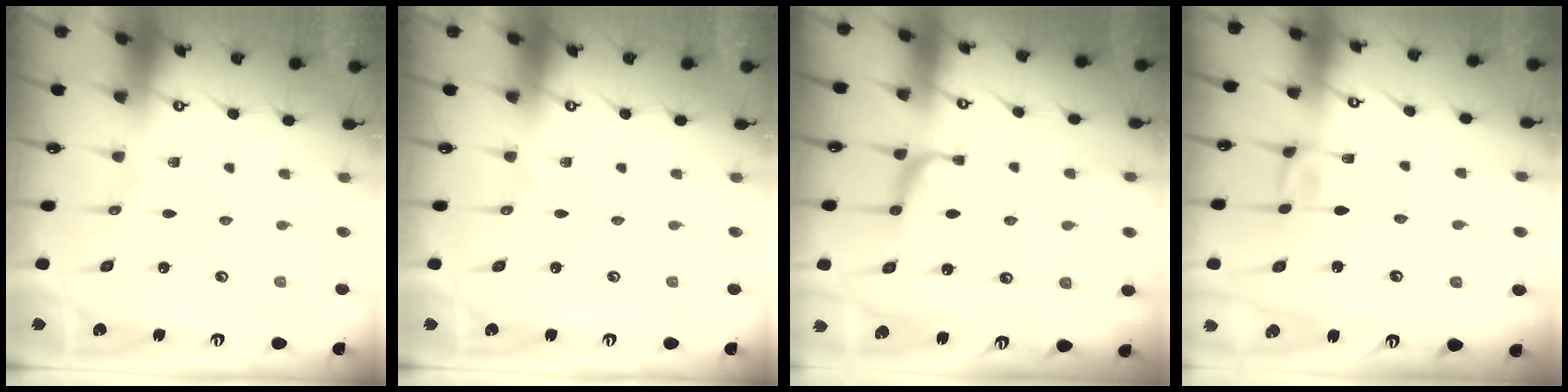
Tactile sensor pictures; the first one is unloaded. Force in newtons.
{"total": 0.0}
{"total": 1.7, "press": 1.6, "slide": 0.7}
{"total": 2.4, "press": 2.4, "slide": 0.6}